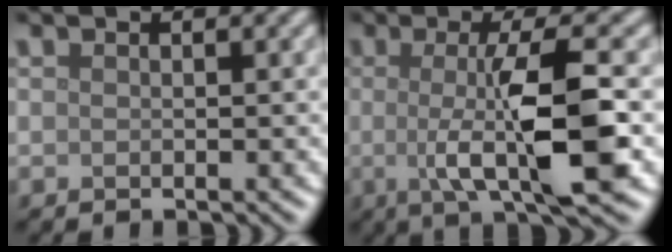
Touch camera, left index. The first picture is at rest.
{"total": 8.3, "force": [-0.3, 2.0, 8.0], "torque": [-0.120, -0.007, -0.007]}